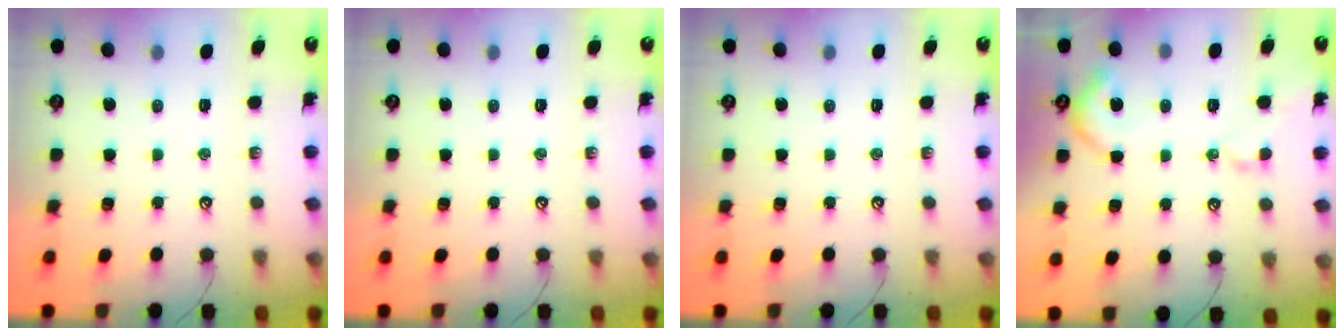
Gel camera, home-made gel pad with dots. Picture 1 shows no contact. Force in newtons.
{"total": 0.0}
{"total": 0.0}
{"total": 6.1, "press": 6.0, "slide": 1.2}